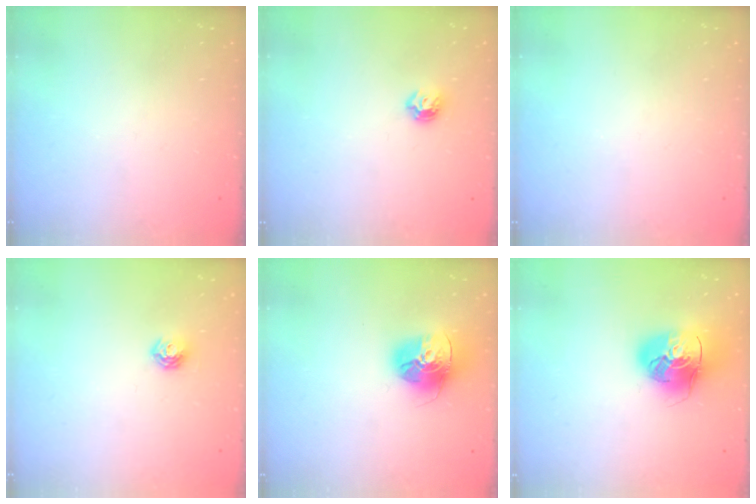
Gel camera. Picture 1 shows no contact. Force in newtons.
{"total": 5.2, "press": 5.1, "slide": 0.8}
{"total": 0.0}
{"total": 5.2, "press": 5.2, "slide": 0.5}
{"total": 16.4, "press": 16.3, "slide": 1.8}
{"total": 16.4, "press": 16.2, "slide": 2.5}